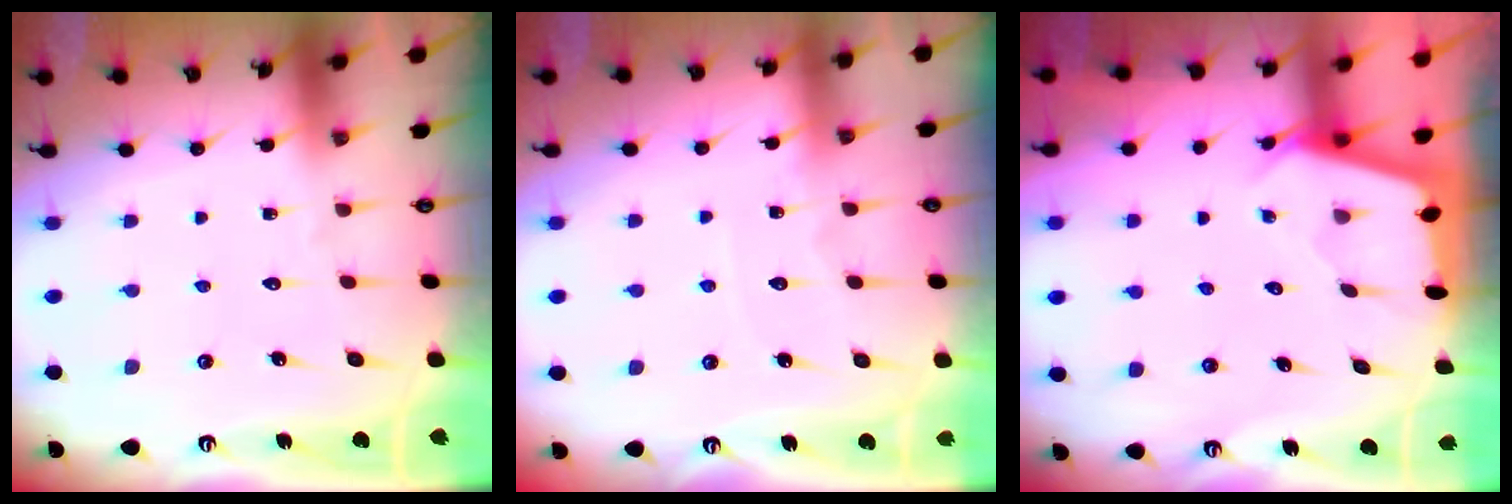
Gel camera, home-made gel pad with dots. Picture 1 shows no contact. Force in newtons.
{"total": 5.9, "press": 5.9, "slide": 0.5}
{"total": 2.4, "press": 2.4, "slide": 0.3}